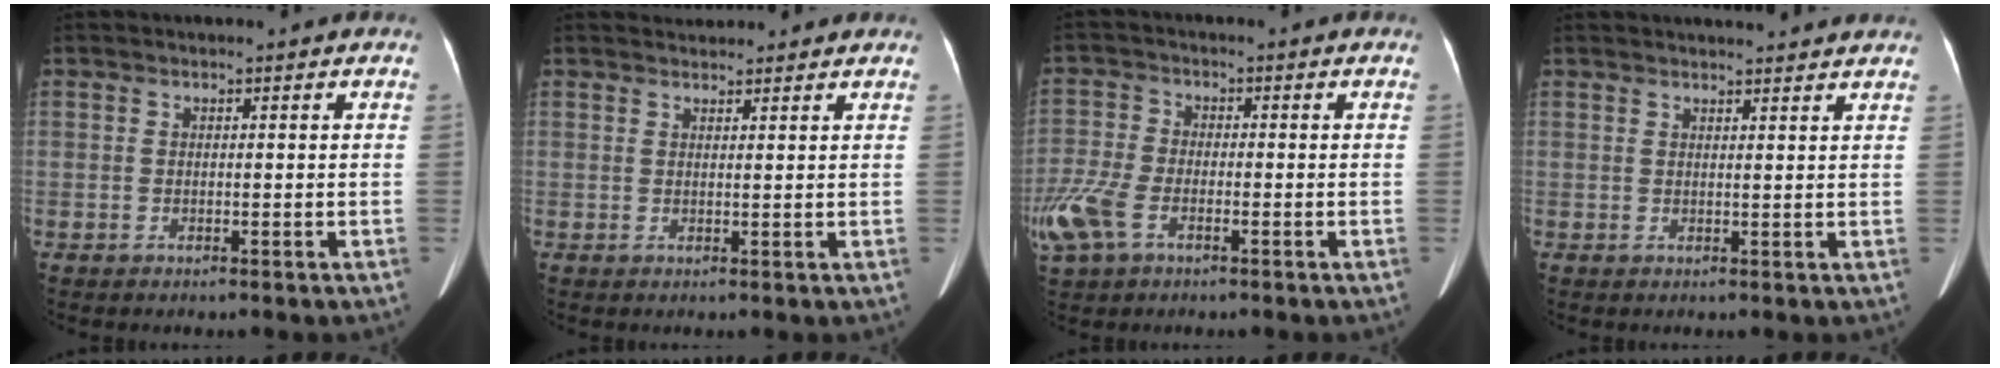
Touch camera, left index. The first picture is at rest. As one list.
[{"total": 3.9, "force": [3.7, 1.1, 0.5], "torque": [-0.007, 0.027, 0.048]}, {"total": 10.4, "force": [-4.8, 5.9, 7.1], "torque": [-0.193, -0.003, -0.091]}, {"total": 7.7, "force": [7.2, 0.9, 2.4], "torque": [-0.028, 0.022, 0.076]}]